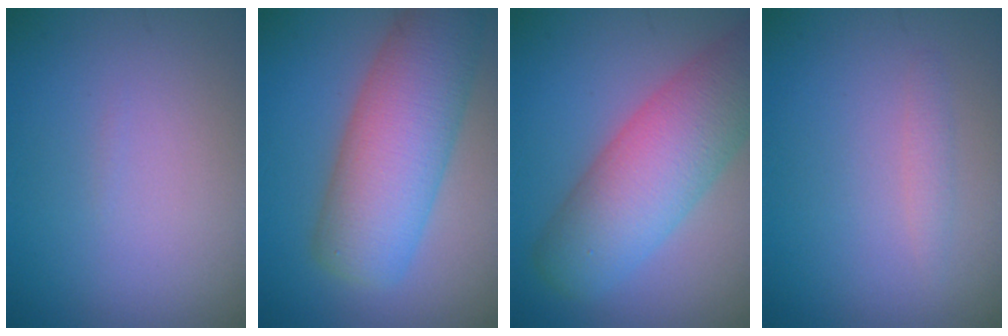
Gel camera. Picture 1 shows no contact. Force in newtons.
{"total": 8.6, "press": 8.6, "slide": 0.7}
{"total": 8.3, "press": 8.3, "slide": 0.4}
{"total": 0.9, "press": 0.9, "slide": 0.1}